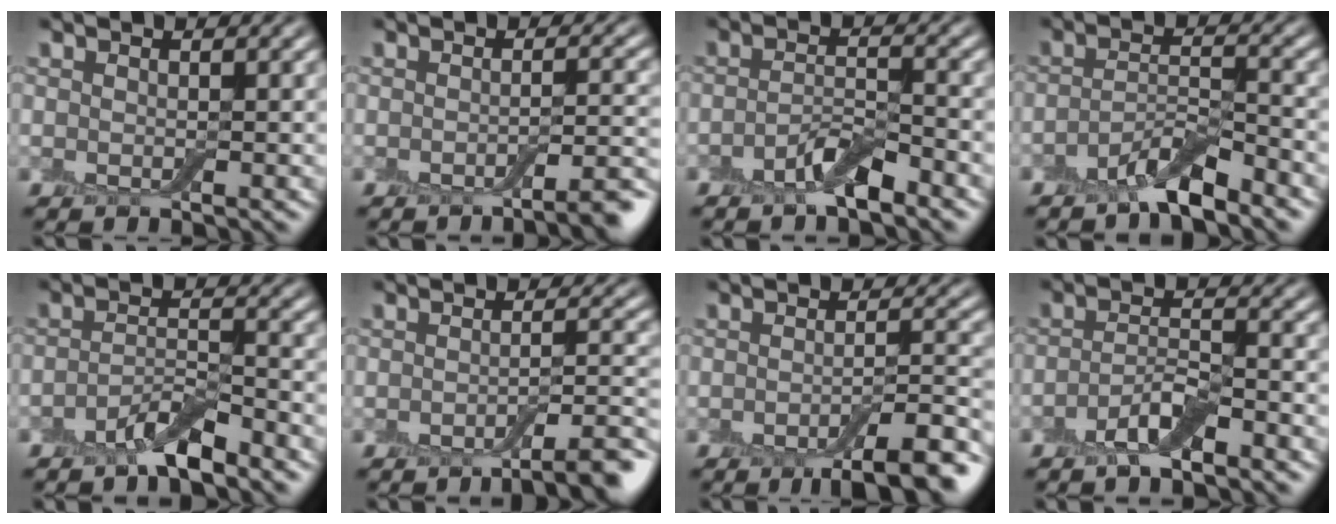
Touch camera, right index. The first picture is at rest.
{"total": 3.5, "force": [-2.2, 0.7, 2.7], "torque": [-0.029, 0.005, -0.039]}
{"total": 3.1, "force": [-2.1, 0.9, 2.2], "torque": [-0.040, 0.007, -0.042]}
{"total": 4.0, "force": [-3.0, 0.9, 2.4], "torque": [-0.045, 0.005, -0.063]}
{"total": 3.5, "force": [-2.7, 0.8, 2.2], "torque": [-0.041, 0.005, -0.056]}
{"total": 4.8, "force": [-3.0, 1.0, 3.6], "torque": [-0.042, 0.006, -0.047]}
{"total": 6.9, "force": [-4.1, 1.6, 5.3], "torque": [-0.071, 0.001, -0.062]}
{"total": 3.1, "force": [-2.1, 0.8, 2.2], "torque": [-0.044, 0.005, -0.045]}